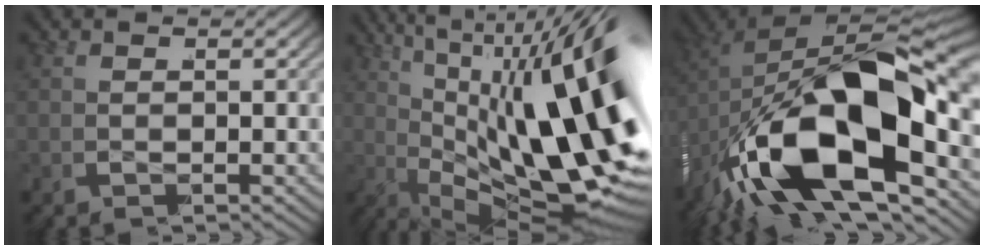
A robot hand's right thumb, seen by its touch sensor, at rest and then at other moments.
{"total": 20.4, "force": [-2.0, 9.9, 17.7], "torque": [-0.273, -0.027, -0.009]}
{"total": 19.5, "force": [-2.4, 10.9, 16.0], "torque": [-0.343, -0.033, -0.021]}